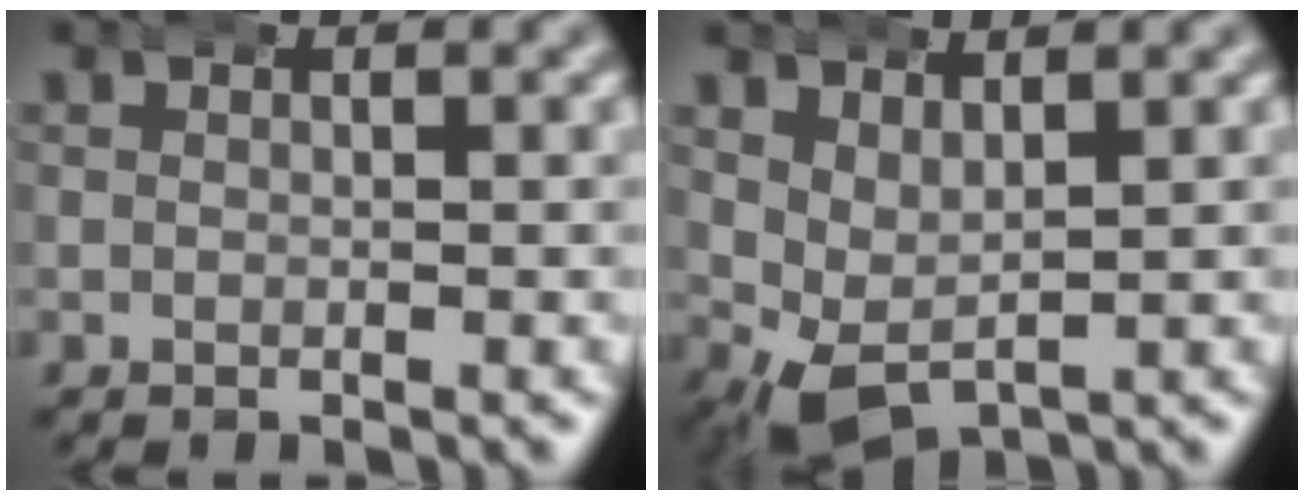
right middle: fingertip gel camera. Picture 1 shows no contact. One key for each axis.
{"total": 4.6, "fx": 0.2, "fy": 3.4, "fz": 3.1, "tx": -0.077, "ty": -0.032, "tz": 0.016}